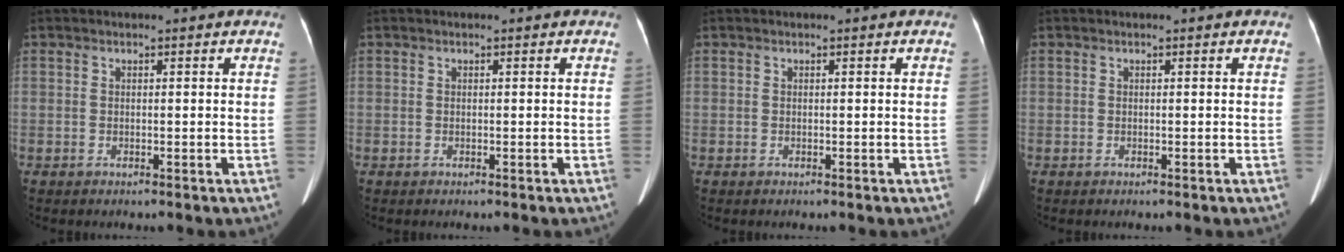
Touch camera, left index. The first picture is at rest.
{"total": 0.0}
{"total": 0.0}
{"total": 0.0}